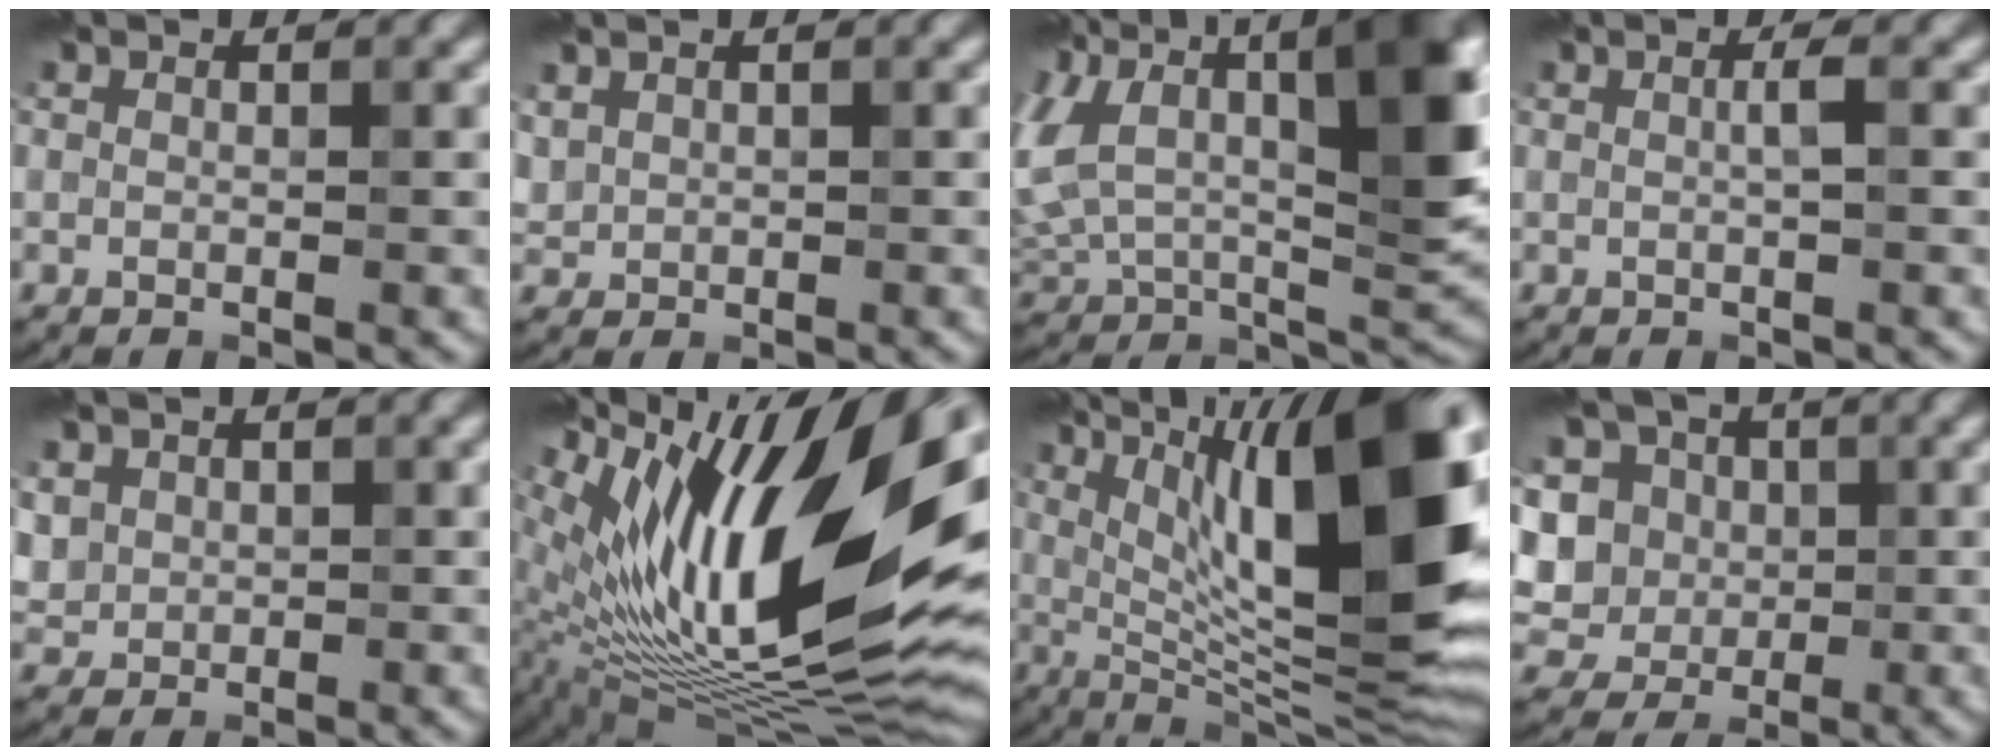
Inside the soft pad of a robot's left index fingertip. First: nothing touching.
{"total": 1.0, "force": [0.7, 0.8, 0.1], "torque": [-0.004, 0.002, 0.019]}
{"total": 16.5, "force": [3.8, 9.3, 13.1], "torque": [-0.248, 0.014, 0.066]}
{"total": 1.2, "force": [0.1, 0.2, 1.2], "torque": [-0.021, 0.004, 0.000]}
{"total": 2.5, "force": [0.8, 2.3, 0.5], "torque": [-0.017, 0.001, 0.032]}
{"total": 18.8, "force": [5.0, 6.5, 16.9], "torque": [-0.281, 0.013, 0.089]}
{"total": 16.5, "force": [4.1, 4.8, 15.2], "torque": [-0.219, 0.008, 0.068]}
{"total": 12.7, "force": [3.0, 11.0, 5.5], "torque": [-0.149, 0.047, 0.037]}